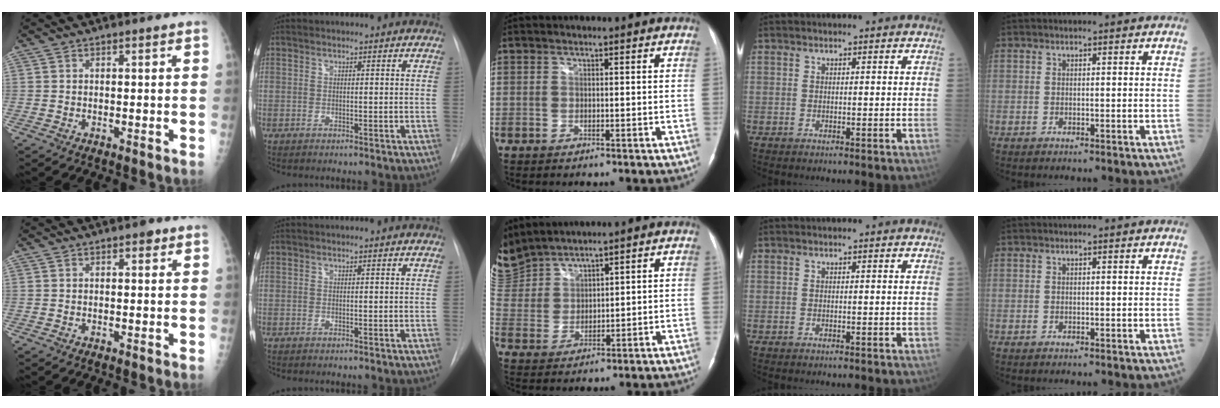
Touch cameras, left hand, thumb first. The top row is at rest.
{"thumb": {"total": 1.3, "force": [0.6, 0.7, 0.8], "torque": [-0.002, 0.001, 0.005]}, "middle": {"total": 10.0, "force": [9.5, 2.9, 1.4], "torque": [-0.055, 0.018, 0.210]}}